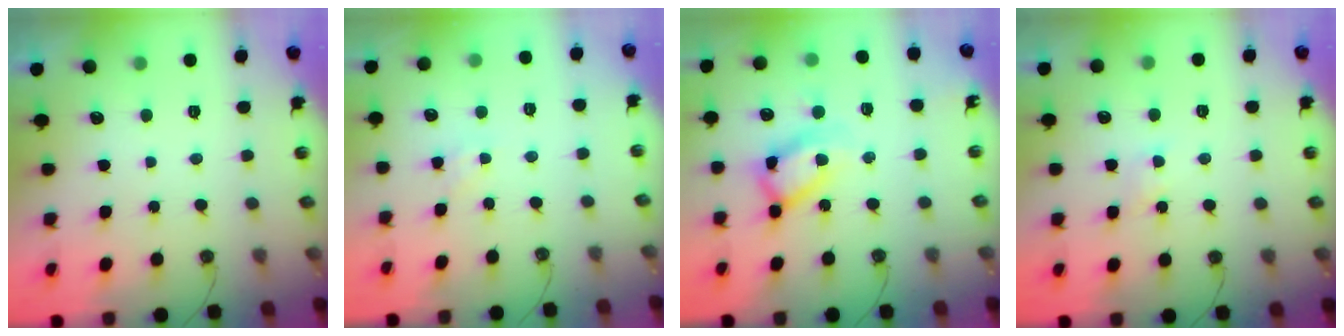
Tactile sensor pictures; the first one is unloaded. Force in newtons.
{"total": 1.6, "press": 1.6, "slide": 0.3}
{"total": 12.4, "press": 12.3, "slide": 0.9}
{"total": 4.1, "press": 4.0, "slide": 0.6}